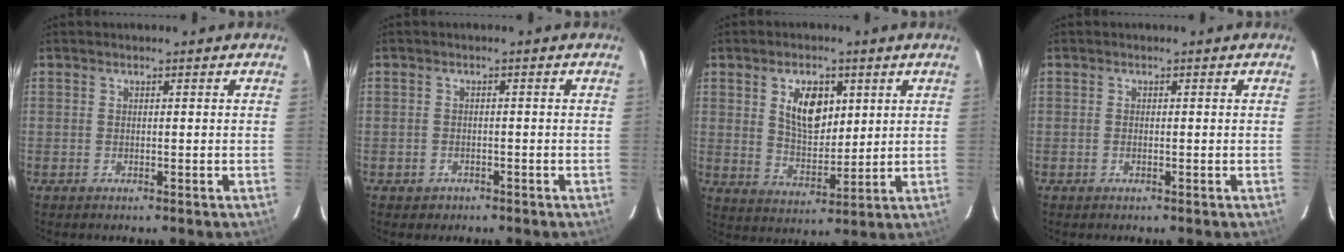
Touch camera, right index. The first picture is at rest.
{"total": 2.1, "force": [-1.2, 1.7, 0.4], "torque": [-0.011, 0.004, -0.011]}
{"total": 9.1, "force": [3.4, 5.2, 6.6], "torque": [-0.113, 0.004, 0.067]}
{"total": 0.6, "force": [-0.2, 0.2, 0.5], "torque": [-0.011, 0.002, -0.004]}